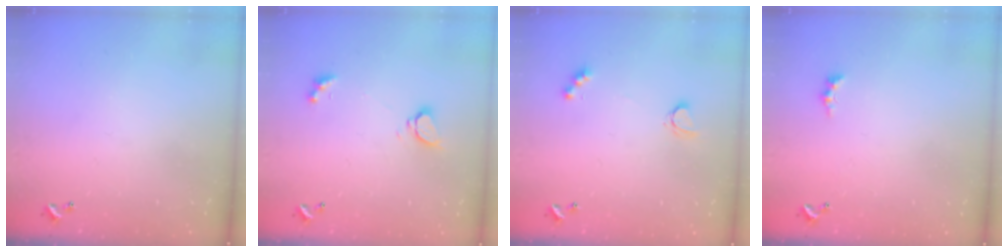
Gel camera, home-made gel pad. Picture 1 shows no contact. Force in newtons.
{"total": 2.2, "press": 2.2, "slide": 0.3}
{"total": 2.7, "press": 2.7, "slide": 0.5}
{"total": 0.0}